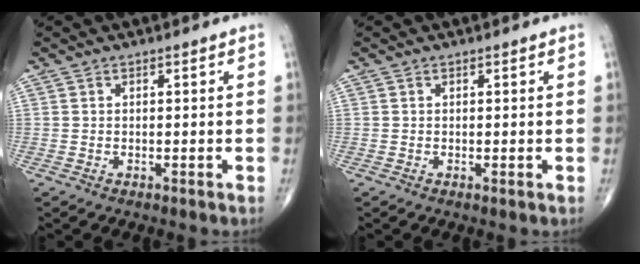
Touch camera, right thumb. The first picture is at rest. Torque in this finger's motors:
{"motor_torque": [-0.57, 0.00, -0.31, -0.22, -0.02]}